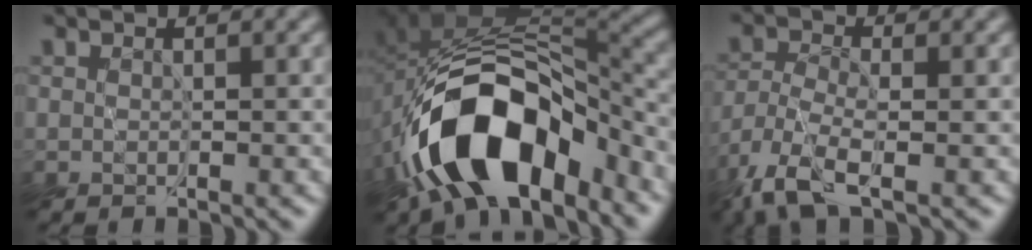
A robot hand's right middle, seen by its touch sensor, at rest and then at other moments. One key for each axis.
{"total": 13.4, "fx": -6.8, "fy": 7.3, "fz": 8.9, "tx": -0.141, "ty": -0.008, "tz": -0.114}
{"total": 4.9, "fx": -3.7, "fy": 1.2, "fz": 3.0, "tx": -0.069, "ty": -0.008, "tz": -0.084}